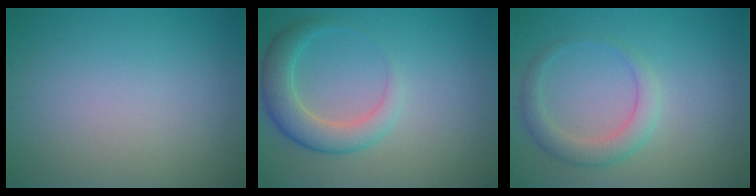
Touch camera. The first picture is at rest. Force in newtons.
{"total": 4.1, "press": 4.1, "slide": 0.1}
{"total": 2.8, "press": 2.8, "slide": 0.3}